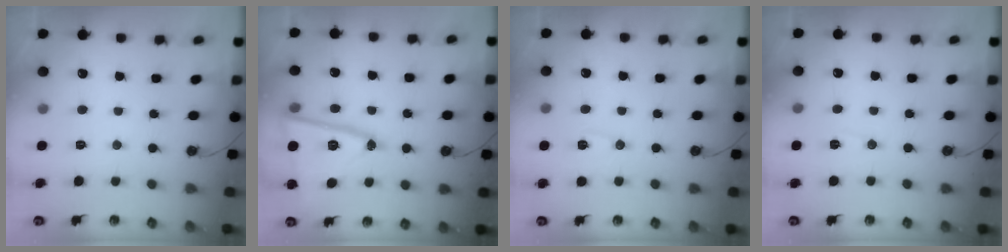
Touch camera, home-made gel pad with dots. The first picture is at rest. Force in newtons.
{"total": 18.1, "press": 18.1, "slide": 1.0}
{"total": 6.7, "press": 6.4, "slide": 2.1}
{"total": 4.1, "press": 3.7, "slide": 1.7}